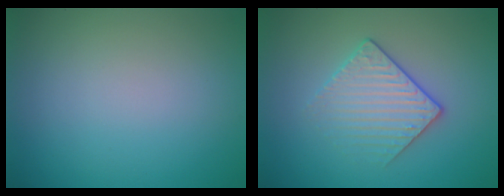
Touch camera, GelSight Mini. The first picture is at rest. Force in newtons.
{"total": 2.9, "press": 2.6, "slide": 1.2}